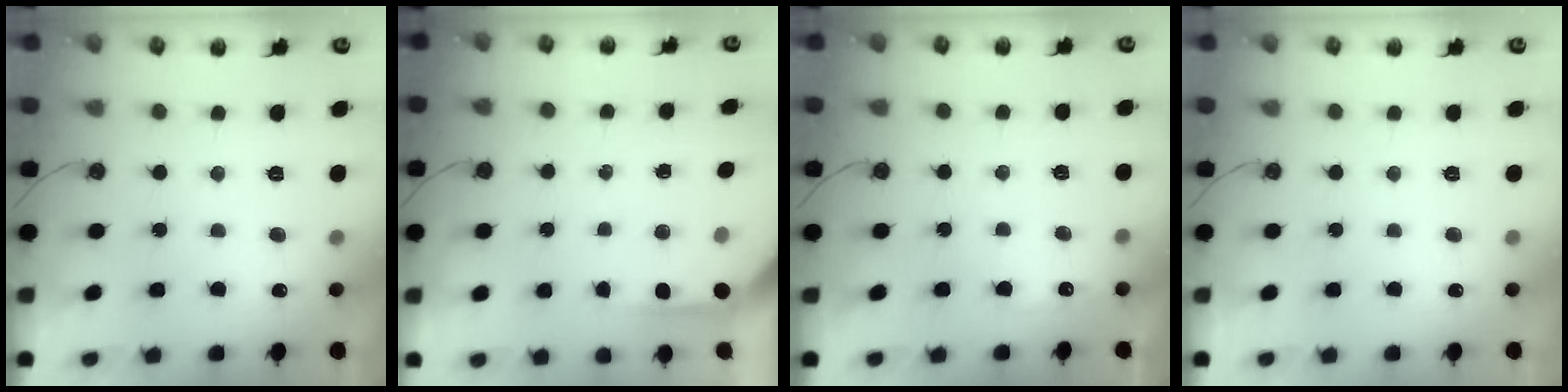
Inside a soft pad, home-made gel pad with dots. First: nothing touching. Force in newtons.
{"total": 3.9, "press": 3.9, "slide": 0.3}
{"total": 4.6, "press": 4.5, "slide": 0.5}
{"total": 0.0}